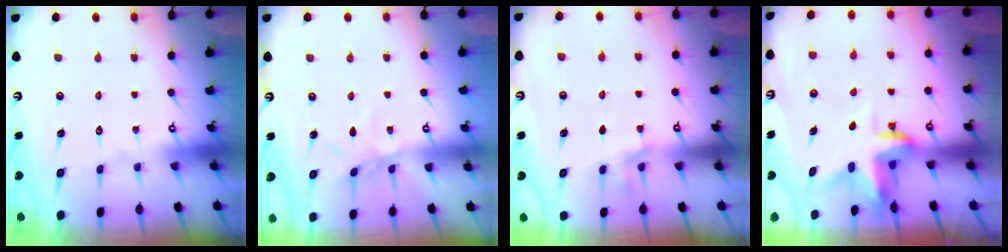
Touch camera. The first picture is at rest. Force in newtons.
{"total": 5.6, "press": 5.5, "slide": 0.7}
{"total": 3.3, "press": 2.9, "slide": 1.7}
{"total": 3.3, "press": 3.2, "slide": 0.4}